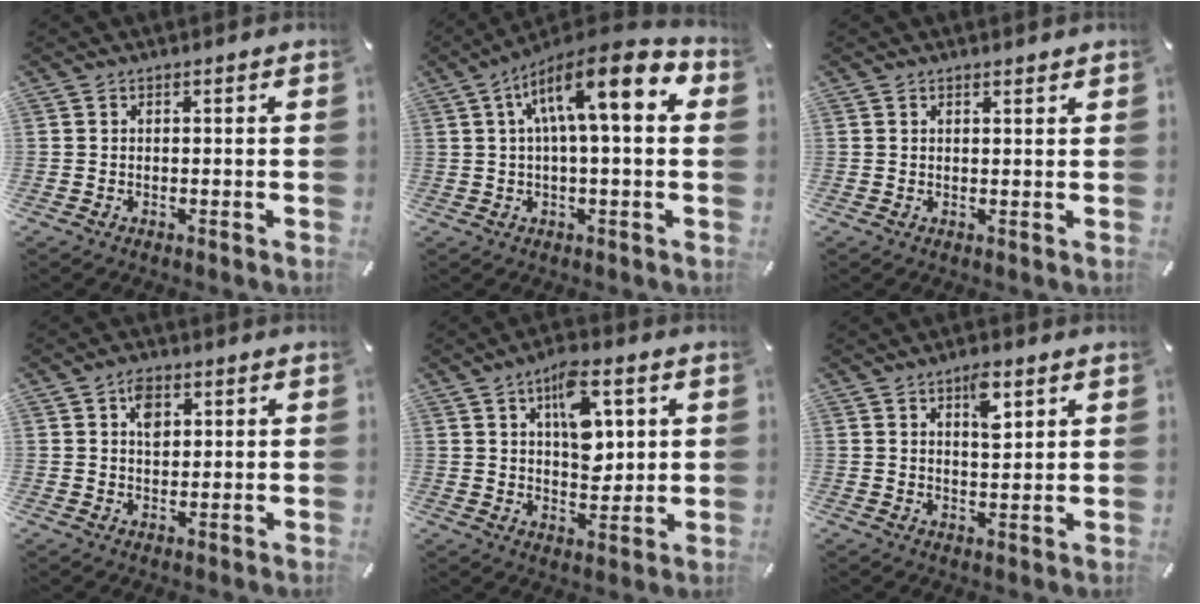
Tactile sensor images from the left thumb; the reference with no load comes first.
{"total": 15.0, "force": [4.8, 4.1, 13.6], "torque": [-0.222, -0.016, 0.075]}
{"total": 1.0, "force": [0.9, 0.1, 0.3], "torque": [-0.008, -0.002, 0.017]}
{"total": 4.7, "force": [1.6, 3.3, 2.9], "torque": [-0.042, -0.003, 0.023]}
{"total": 11.9, "force": [4.7, 6.9, 8.5], "torque": [-0.119, -0.011, 0.080]}
{"total": 6.1, "force": [3.1, 2.8, 4.5], "torque": [-0.056, -0.011, 0.046]}